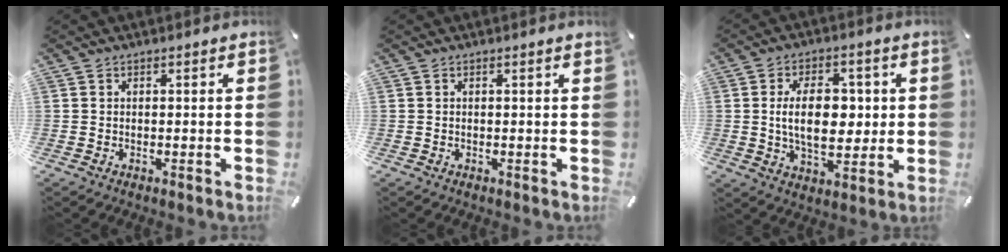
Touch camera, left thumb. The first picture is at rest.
{"total": 0.0}
{"total": 12.8, "force": [1.0, 7.7, 10.1], "torque": [-0.176, 0.004, 0.013]}